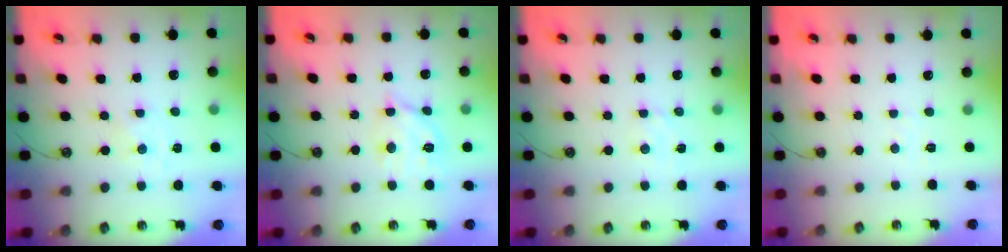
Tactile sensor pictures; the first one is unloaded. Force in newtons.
{"total": 12.6, "press": 12.5, "slide": 1.0}
{"total": 2.5, "press": 2.4, "slide": 0.4}
{"total": 3.2, "press": 3.2, "slide": 0.5}